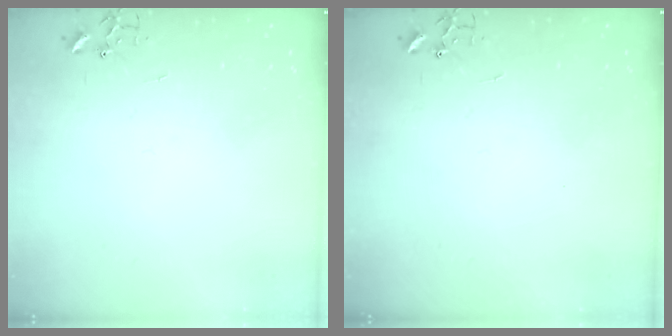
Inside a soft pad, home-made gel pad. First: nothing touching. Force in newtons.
{"total": 0.0}